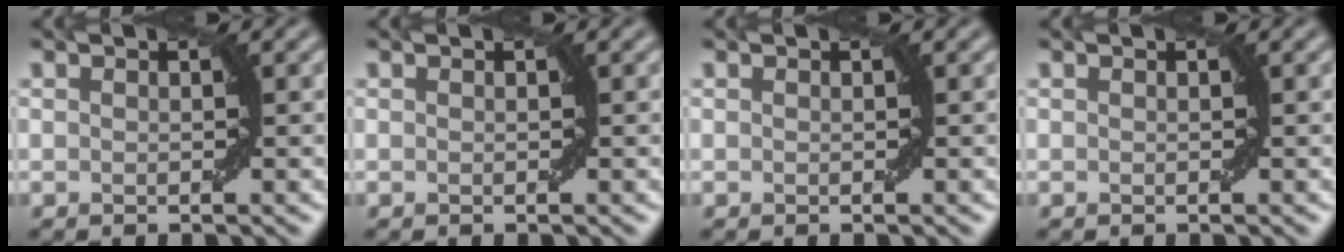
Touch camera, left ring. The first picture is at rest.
{"total": 0.0}
{"total": 0.0}
{"total": 0.0}